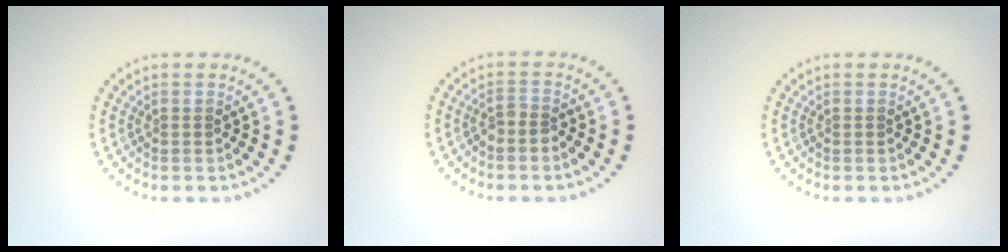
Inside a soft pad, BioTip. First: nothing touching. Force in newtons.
{"total": 1.5, "press": 1.1, "slide": 0.9}
{"total": 0.0}